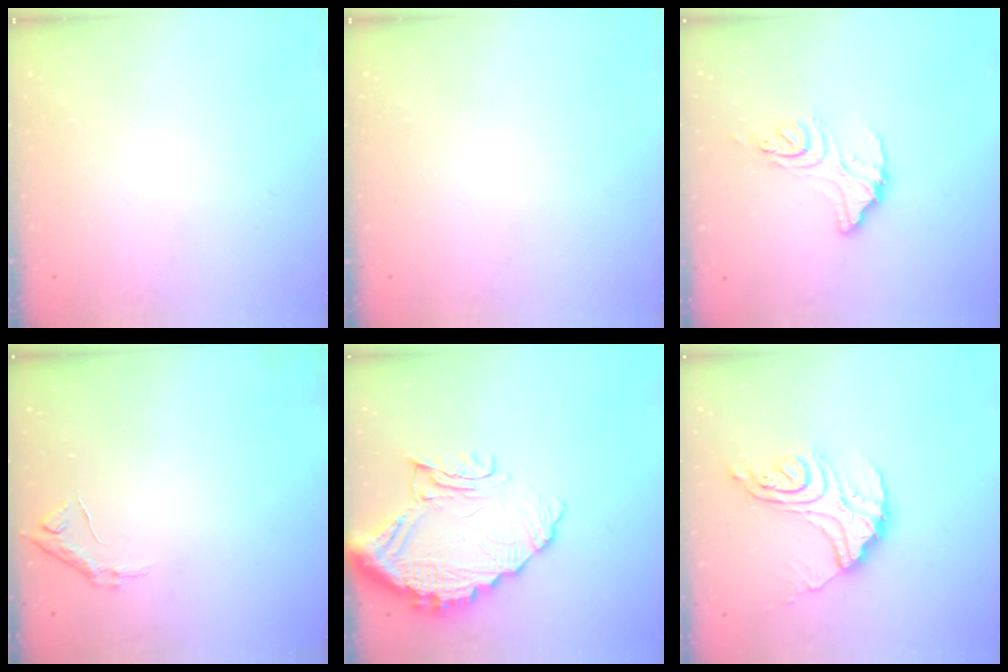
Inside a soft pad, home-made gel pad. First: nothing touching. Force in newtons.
{"total": 0.0}
{"total": 11.8, "press": 11.8, "slide": 0.4}
{"total": 7.4, "press": 7.4, "slide": 0.5}
{"total": 15.7, "press": 15.6, "slide": 1.3}
{"total": 17.2, "press": 17.1, "slide": 1.4}